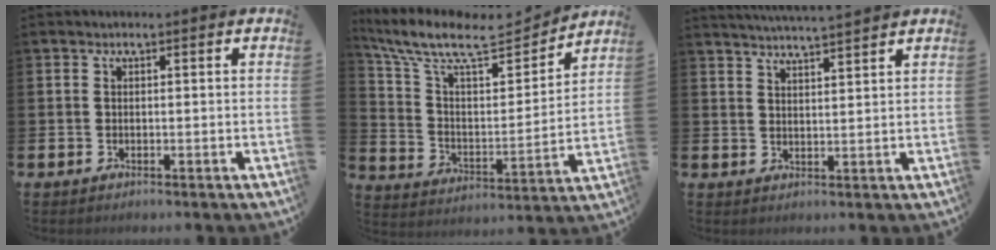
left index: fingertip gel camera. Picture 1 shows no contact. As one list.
[{"total": 10.4, "force": [8.9, 2.9, 4.5], "torque": [-0.119, -0.061, 0.150]}, {"total": 3.8, "force": [3.7, -0.7, 0.2], "torque": [-0.006, -0.025, 0.066]}]